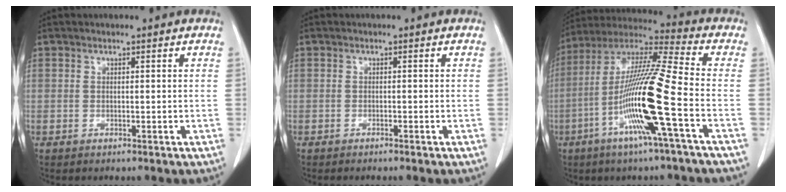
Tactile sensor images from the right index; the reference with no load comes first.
{"total": 0.9, "force": [-0.8, -0.2, 0.4], "torque": [-0.009, 0.001, -0.013]}
{"total": 16.7, "force": [-5.3, -1.2, 15.8], "torque": [-0.309, -0.009, -0.111]}